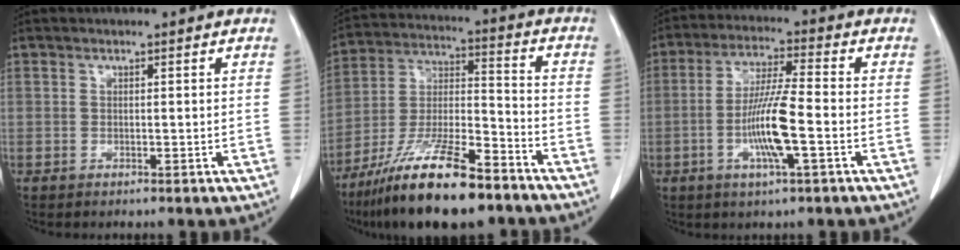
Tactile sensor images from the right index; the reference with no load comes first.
{"total": 18.2, "force": [-13.1, 3.4, 12.2], "torque": [-0.239, -0.020, -0.235]}
{"total": 9.8, "force": [-2.6, 0.4, 9.5], "torque": [-0.185, -0.006, -0.053]}